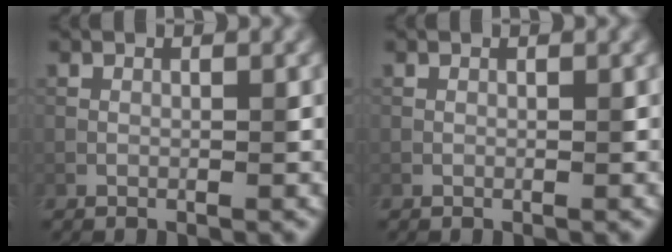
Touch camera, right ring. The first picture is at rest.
{"total": 0.0}